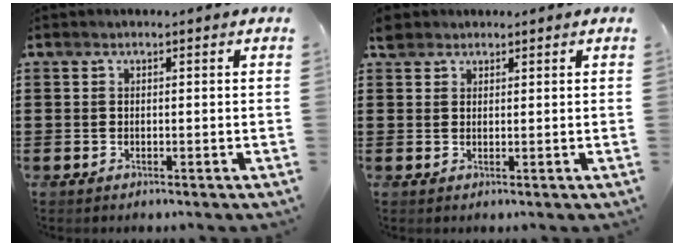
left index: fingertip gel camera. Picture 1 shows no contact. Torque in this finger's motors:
{"motor_torque": [0.08, -0.13, 0.00, 0.00]}